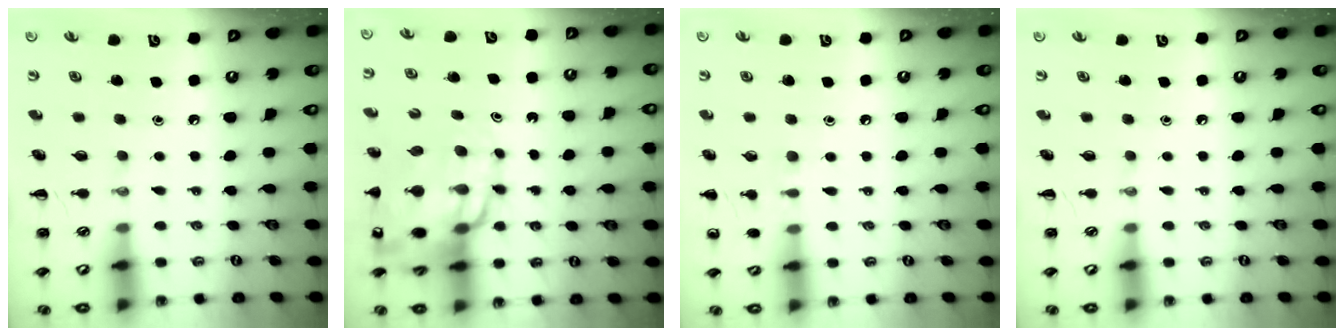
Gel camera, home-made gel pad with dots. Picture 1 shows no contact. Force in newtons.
{"total": 19.3, "press": 18.7, "slide": 5.0}
{"total": 5.9, "press": 5.6, "slide": 1.7}
{"total": 0.0}